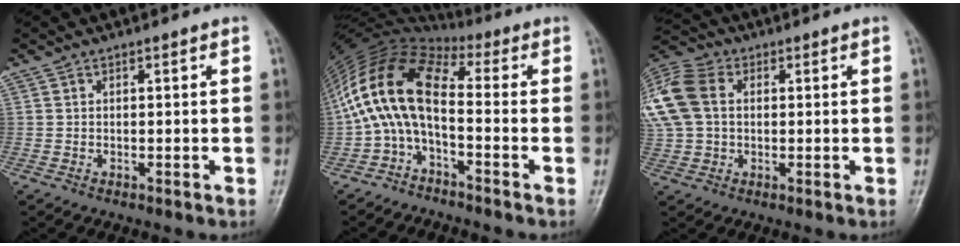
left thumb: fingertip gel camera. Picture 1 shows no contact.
{"total": 13.5, "force": [-2.0, 6.4, 11.7], "torque": [-0.229, 0.068, -0.055]}
{"total": 17.9, "force": [3.4, 13.4, 11.4], "torque": [-0.293, 0.047, 0.067]}